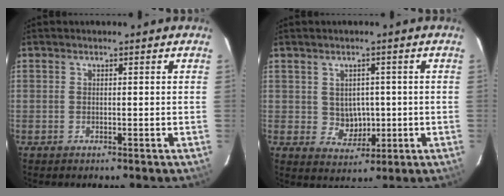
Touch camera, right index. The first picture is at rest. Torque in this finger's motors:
{"motor_torque": [0.00, 0.00, 0.03, 0.00]}